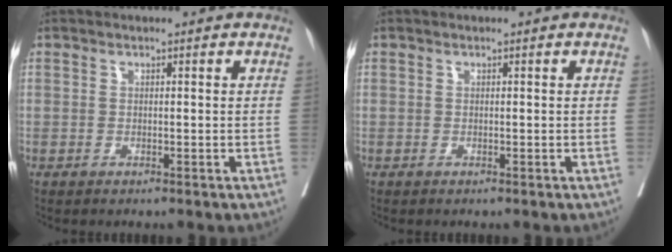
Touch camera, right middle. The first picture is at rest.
{"total": 0.0}